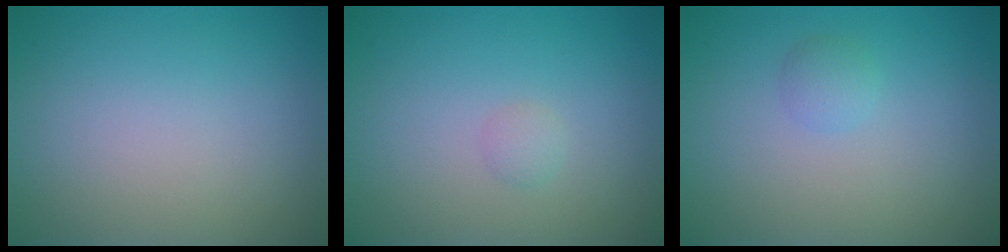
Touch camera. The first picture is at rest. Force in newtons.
{"total": 0.7, "press": 0.7, "slide": 0.0}
{"total": 1.1, "press": 1.1, "slide": 0.1}